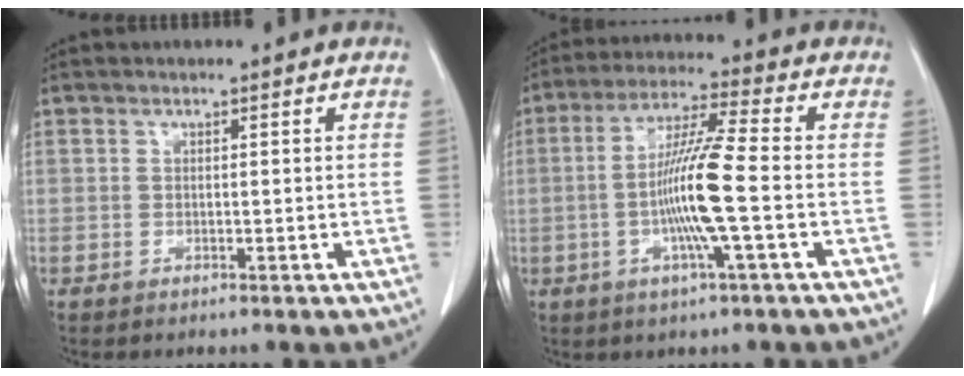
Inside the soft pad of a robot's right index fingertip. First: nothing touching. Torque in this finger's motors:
{"motor_torque": [1.75, -0.39, 0.73, 0.14]}